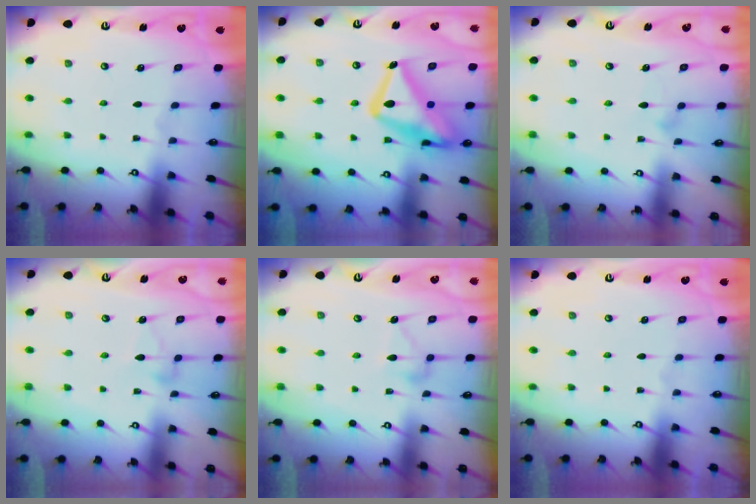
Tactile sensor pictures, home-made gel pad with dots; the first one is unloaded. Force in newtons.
{"total": 21.7, "press": 21.6, "slide": 1.7}
{"total": 5.9, "press": 5.9, "slide": 0.3}
{"total": 3.5, "press": 3.5, "slide": 0.1}
{"total": 9.7, "press": 9.7, "slide": 0.5}
{"total": 0.0}